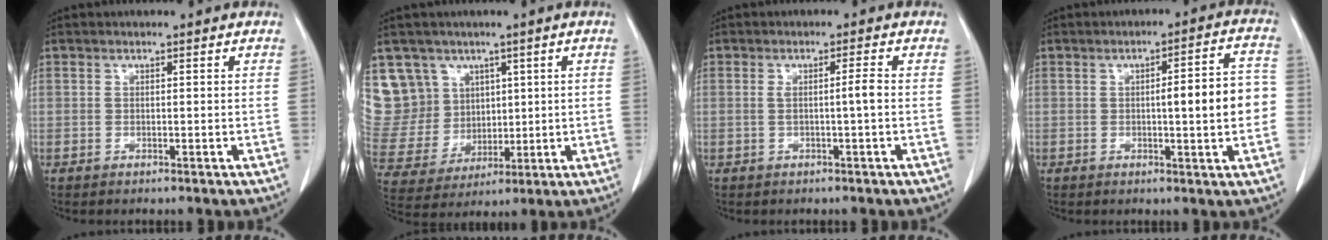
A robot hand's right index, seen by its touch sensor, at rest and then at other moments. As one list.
[{"total": 11.7, "force": [5.9, 10.1, 1.2], "torque": [-0.049, 0.053, 0.143]}, {"total": 2.1, "force": [-0.1, -0.4, 2.1], "torque": [-0.034, 0.004, 0.002]}, {"total": 8.8, "force": [-0.5, 1.2, 8.7], "torque": [-0.108, 0.024, -0.008]}]